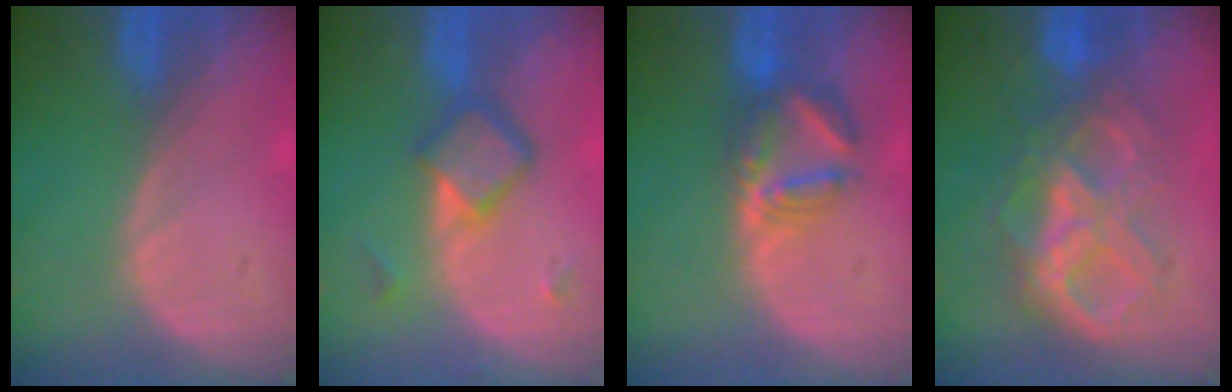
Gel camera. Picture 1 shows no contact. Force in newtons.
{"total": 6.2, "press": 5.3, "slide": 3.2}
{"total": 5.9, "press": 5.9, "slide": 0.3}
{"total": 9.3, "press": 9.2, "slide": 0.9}